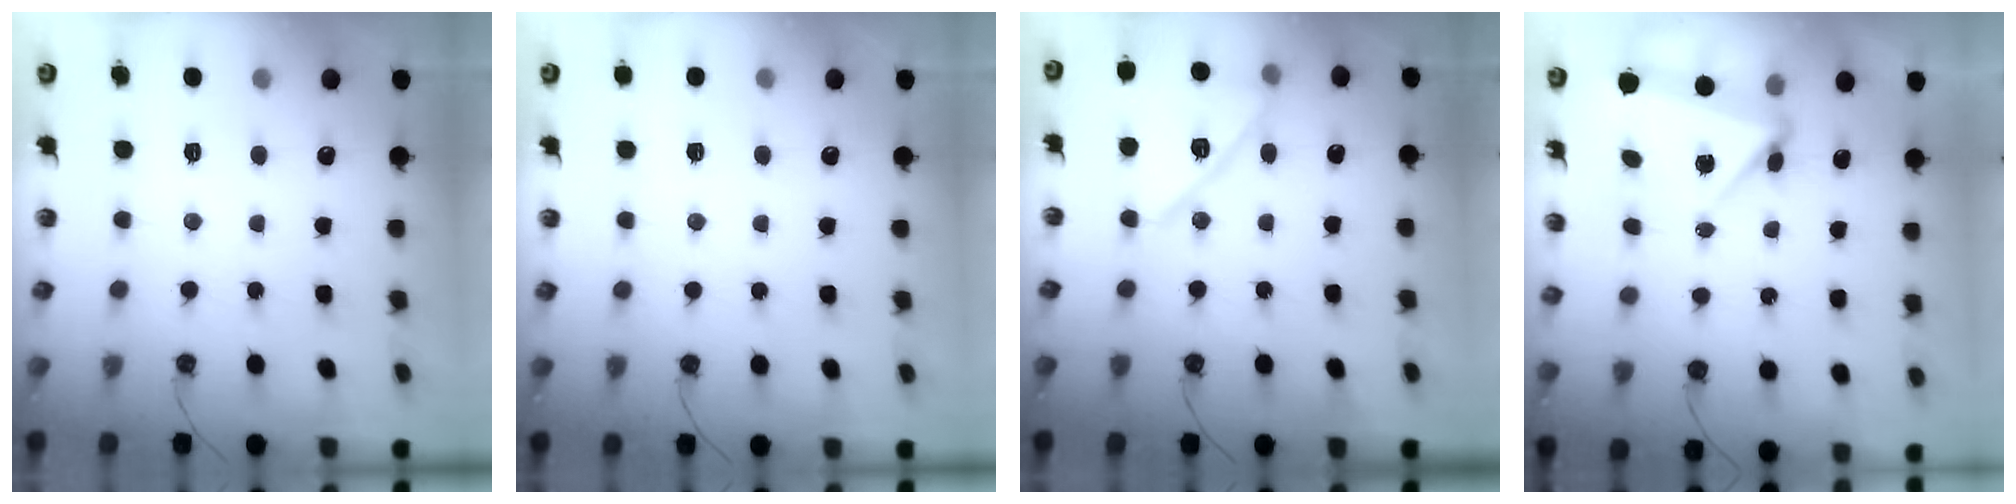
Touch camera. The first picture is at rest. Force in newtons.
{"total": 2.5, "press": 2.4, "slide": 0.8}
{"total": 13.5, "press": 12.3, "slide": 5.6}
{"total": 7.7, "press": 7.5, "slide": 1.5}